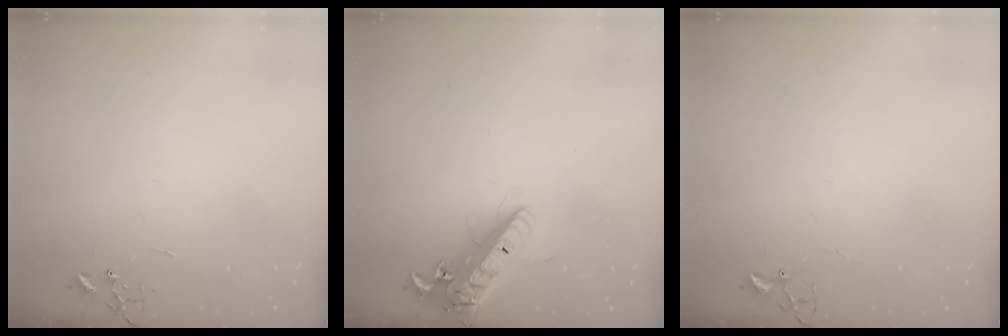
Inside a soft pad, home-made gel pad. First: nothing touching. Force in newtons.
{"total": 17.1, "press": 16.8, "slide": 3.3}
{"total": 1.7, "press": 1.6, "slide": 0.2}